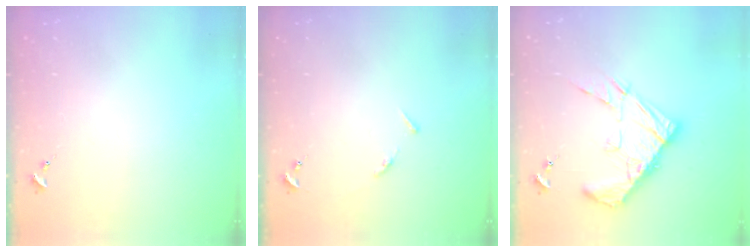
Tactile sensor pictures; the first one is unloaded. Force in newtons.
{"total": 4.5, "press": 4.4, "slide": 0.5}
{"total": 15.9, "press": 15.8, "slide": 1.5}